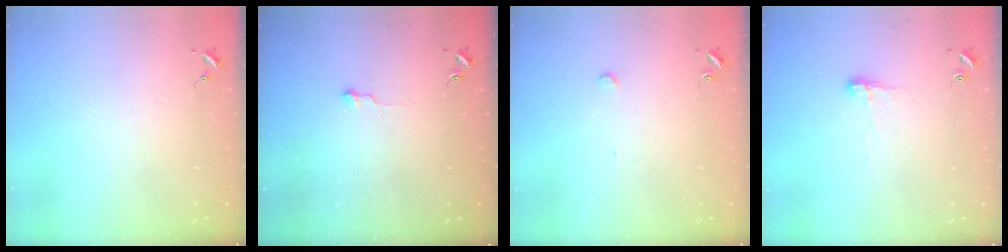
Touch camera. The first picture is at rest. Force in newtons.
{"total": 4.1, "press": 4.0, "slide": 0.4}
{"total": 2.4, "press": 2.4, "slide": 0.0}
{"total": 6.6, "press": 6.6, "slide": 0.8}